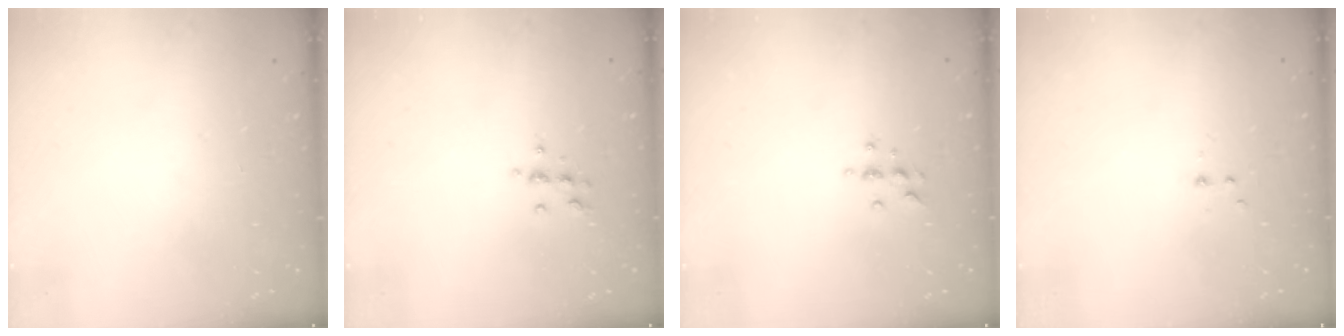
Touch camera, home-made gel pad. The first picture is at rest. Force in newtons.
{"total": 6.2, "press": 6.2, "slide": 0.9}
{"total": 5.6, "press": 5.5, "slide": 0.7}
{"total": 2.2, "press": 1.9, "slide": 1.2}